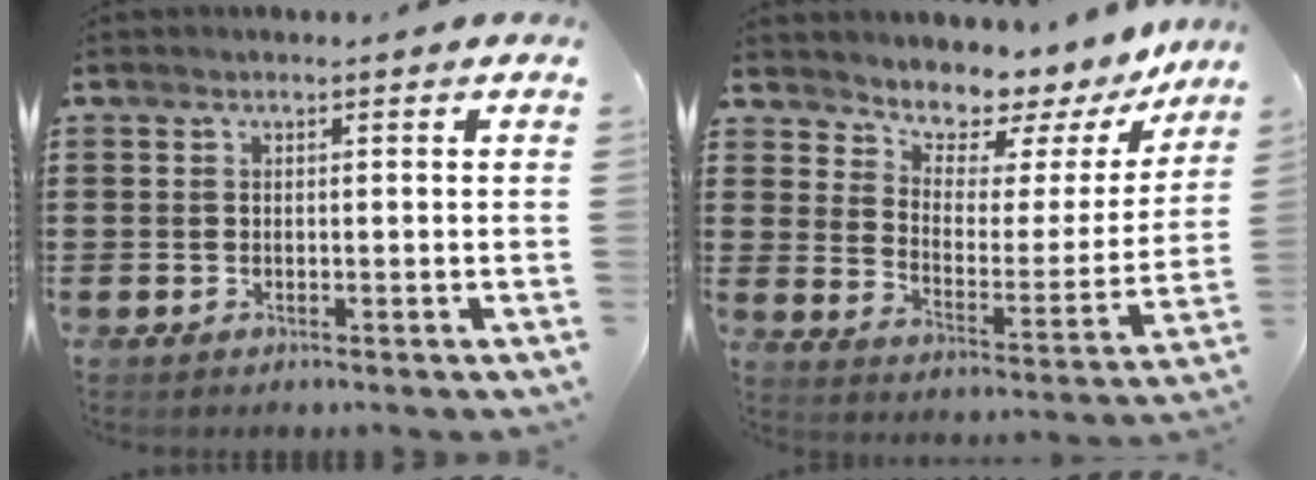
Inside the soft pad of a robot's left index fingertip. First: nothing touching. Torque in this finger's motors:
{"motor_torque": [1.33, -0.81, 0.46, 0.08]}